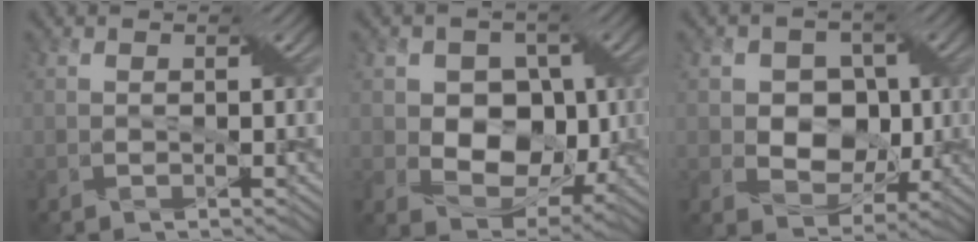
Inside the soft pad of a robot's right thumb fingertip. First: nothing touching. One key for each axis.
{"total": 9.4, "fx": 0.1, "fy": 7.3, "fz": 5.9, "tx": -0.105, "ty": -0.009, "tz": -0.008}
{"total": 7.3, "fx": 0.0, "fy": 6.0, "fz": 4.2, "tx": -0.079, "ty": 0.003, "tz": -0.011}